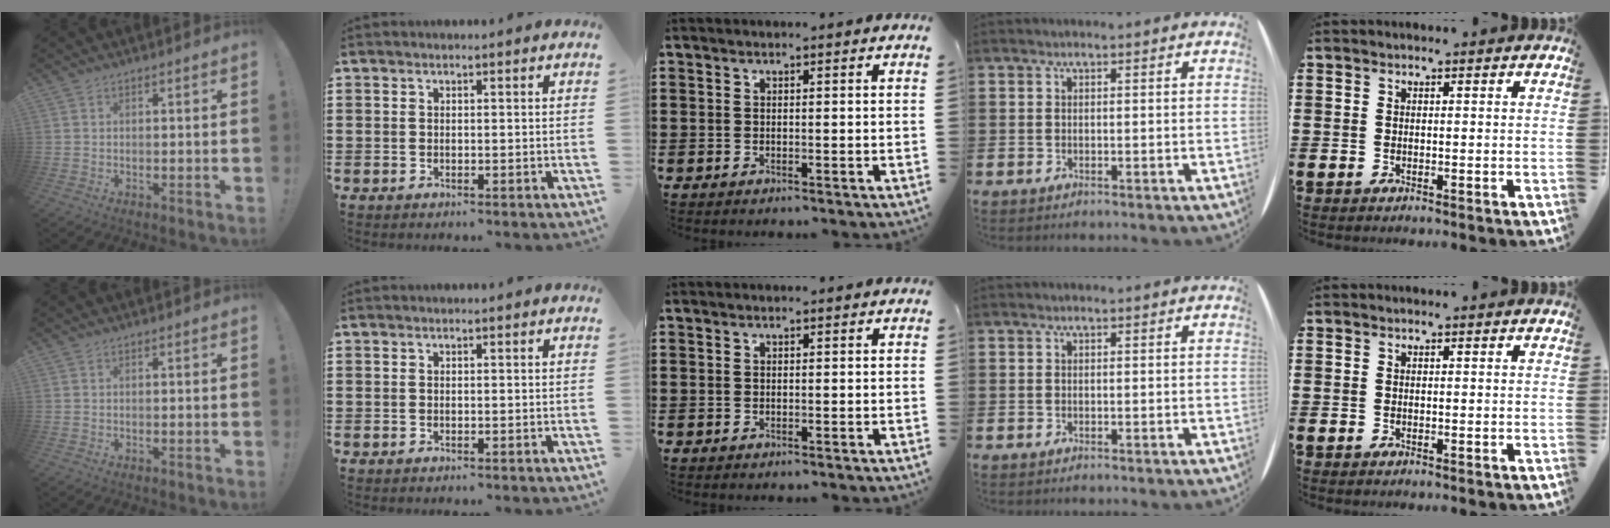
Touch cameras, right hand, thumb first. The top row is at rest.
{}